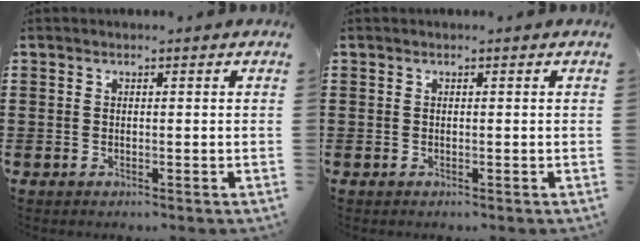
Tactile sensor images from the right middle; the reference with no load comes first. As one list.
[{"total": 0.0}]